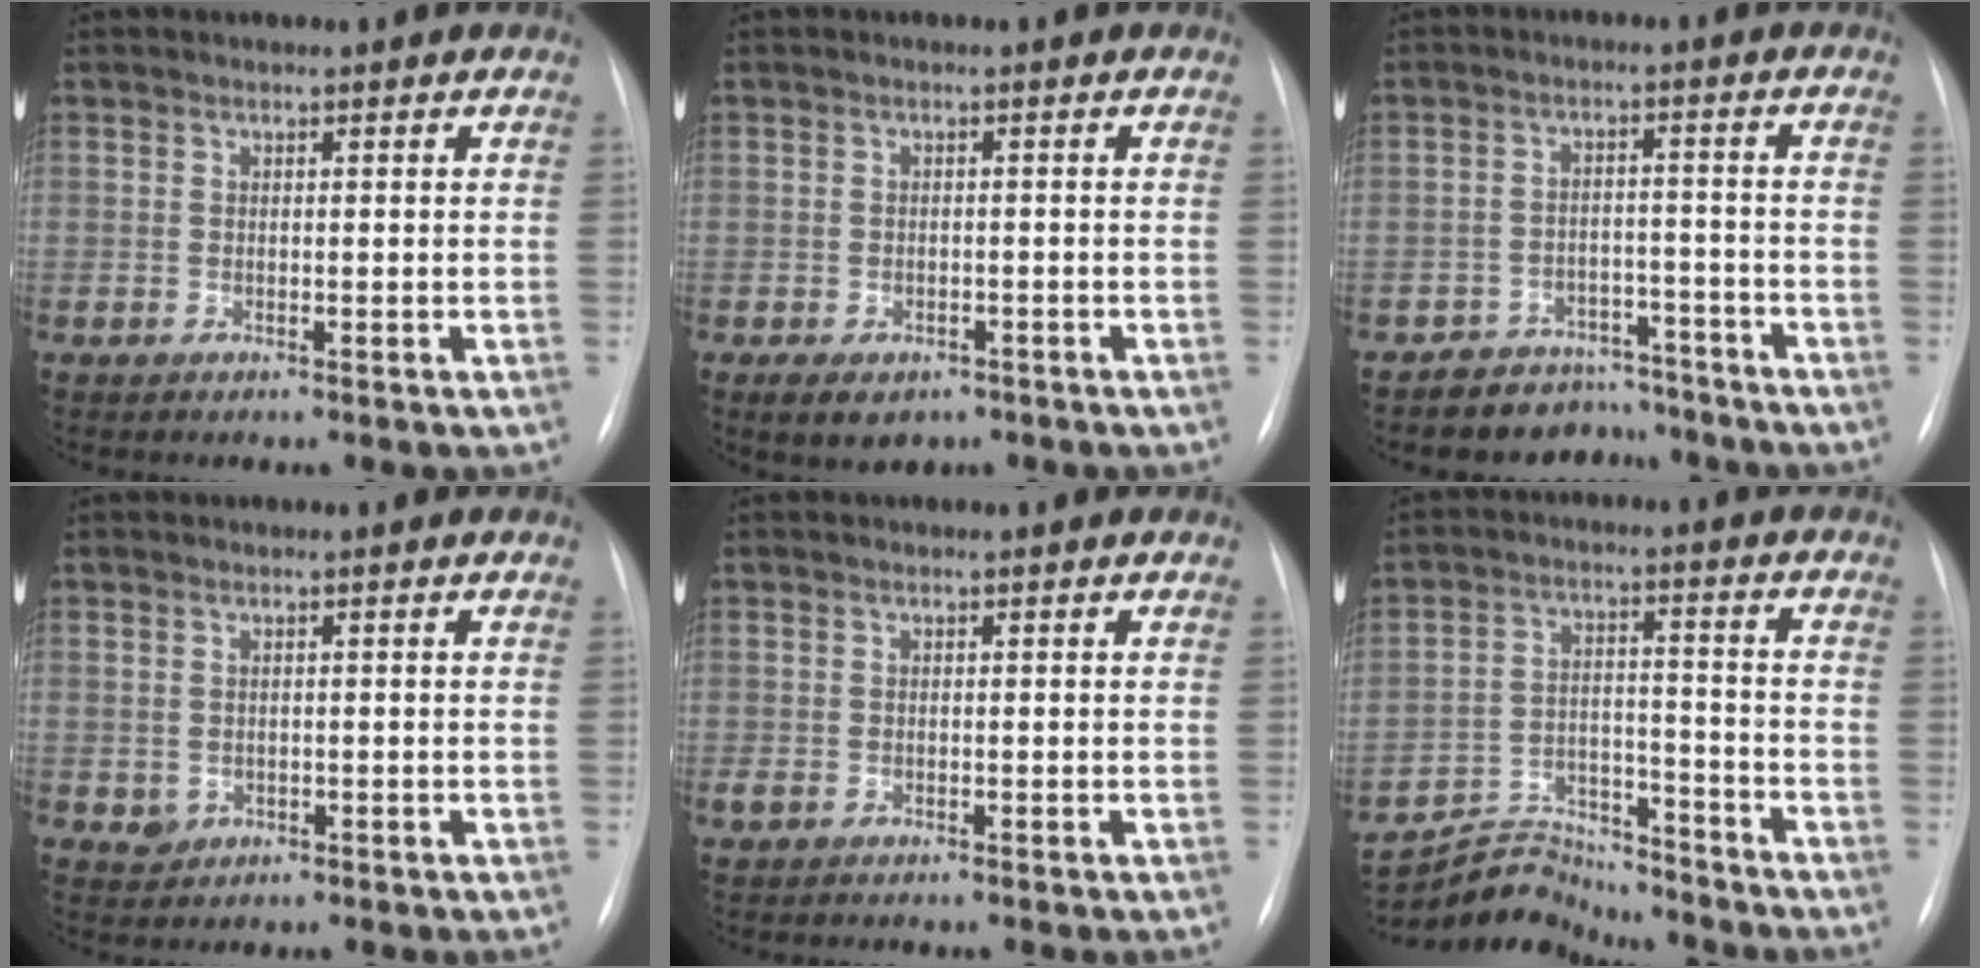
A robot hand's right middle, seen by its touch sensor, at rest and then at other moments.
{"total": 5.2, "force": [-3.3, 3.2, 2.4], "torque": [-0.035, -0.001, -0.038]}
{"total": 7.2, "force": [-6.2, 3.6, -0.3], "torque": [0.022, 0.031, -0.093]}
{"total": 1.6, "force": [-0.3, 1.5, 0.5], "torque": [-0.007, 0.002, 0.002]}
{"total": 1.0, "force": [-0.6, 0.7, 0.5], "torque": [-0.014, 0.001, -0.006]}
{"total": 9.4, "force": [-9.2, 1.8, -0.7], "torque": [0.010, 0.030, -0.160]}